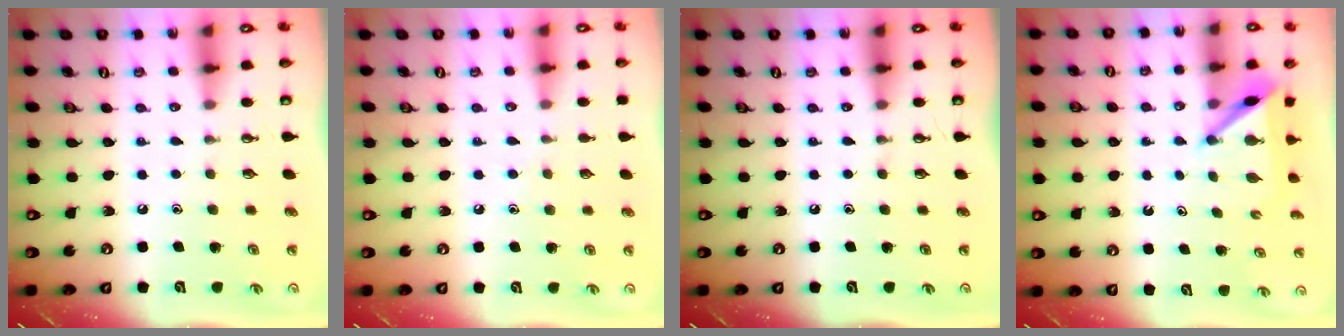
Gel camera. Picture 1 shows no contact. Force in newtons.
{"total": 4.4, "press": 4.4, "slide": 0.5}
{"total": 0.0}
{"total": 5.7, "press": 5.7, "slide": 0.3}